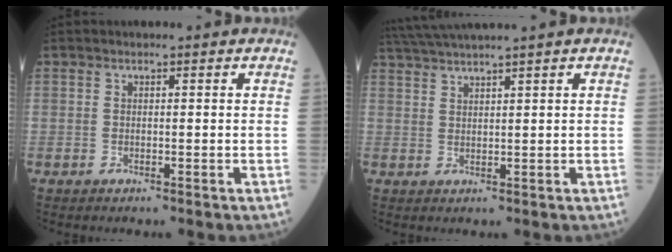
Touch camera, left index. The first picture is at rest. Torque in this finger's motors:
{"motor_torque": [0.61, -0.93, 0.15, 0.10]}